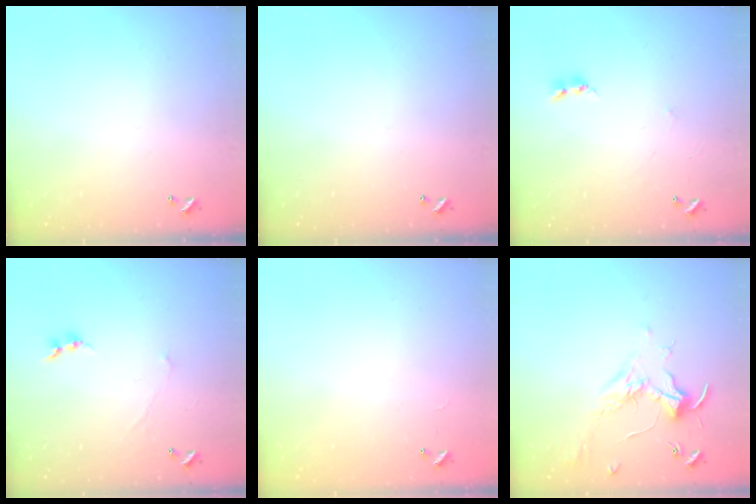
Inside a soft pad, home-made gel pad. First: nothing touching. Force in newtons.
{"total": 0.0}
{"total": 2.4, "press": 2.4, "slide": 0.4}
{"total": 0.0}
{"total": 10.0, "press": 10.0, "slide": 0.3}
{"total": 1.7, "press": 1.5, "slide": 0.9}